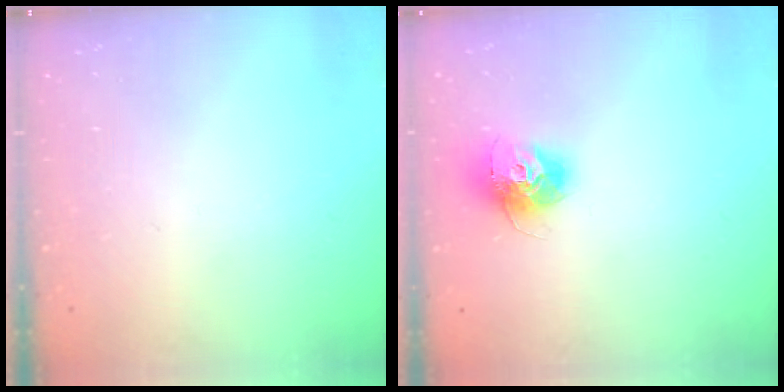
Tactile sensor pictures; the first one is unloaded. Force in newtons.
{"total": 12.6, "press": 12.6, "slide": 1.1}